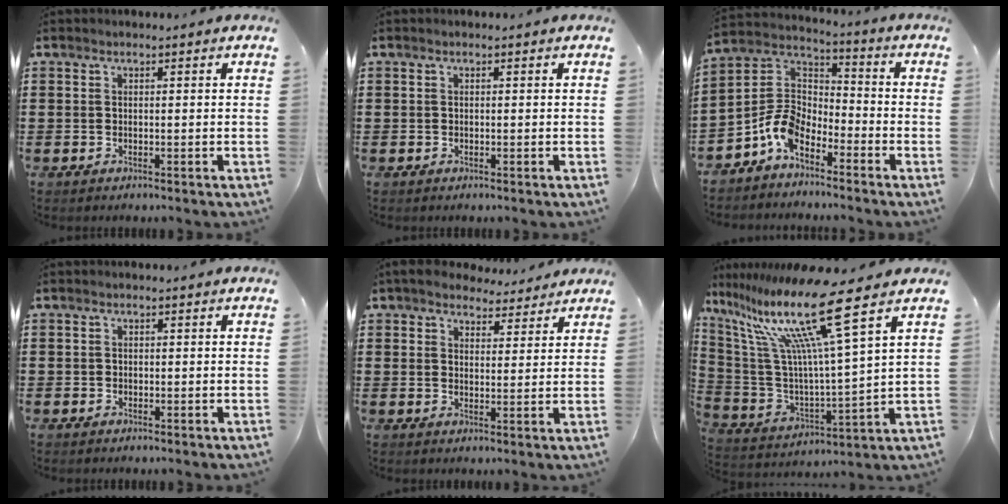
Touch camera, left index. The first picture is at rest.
{"total": 0.0}
{"total": 8.3, "force": [-5.6, 4.5, 4.3], "torque": [-0.124, 0.004, -0.118]}
{"total": 0.5, "force": [0.0, 0.5, 0.2], "torque": [-0.005, 0.003, 0.000]}
{"total": 4.7, "force": [4.4, 1.3, 1.0], "torque": [-0.035, -0.011, 0.081]}
{"total": 15.9, "force": [10.6, 0.8, 11.8], "torque": [-0.250, -0.069, 0.162]}